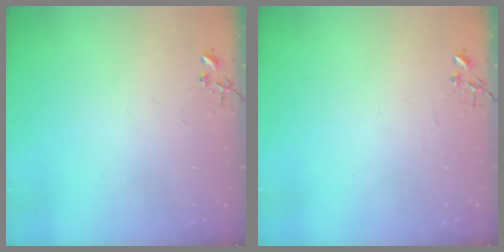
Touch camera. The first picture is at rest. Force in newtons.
{"total": 0.0}